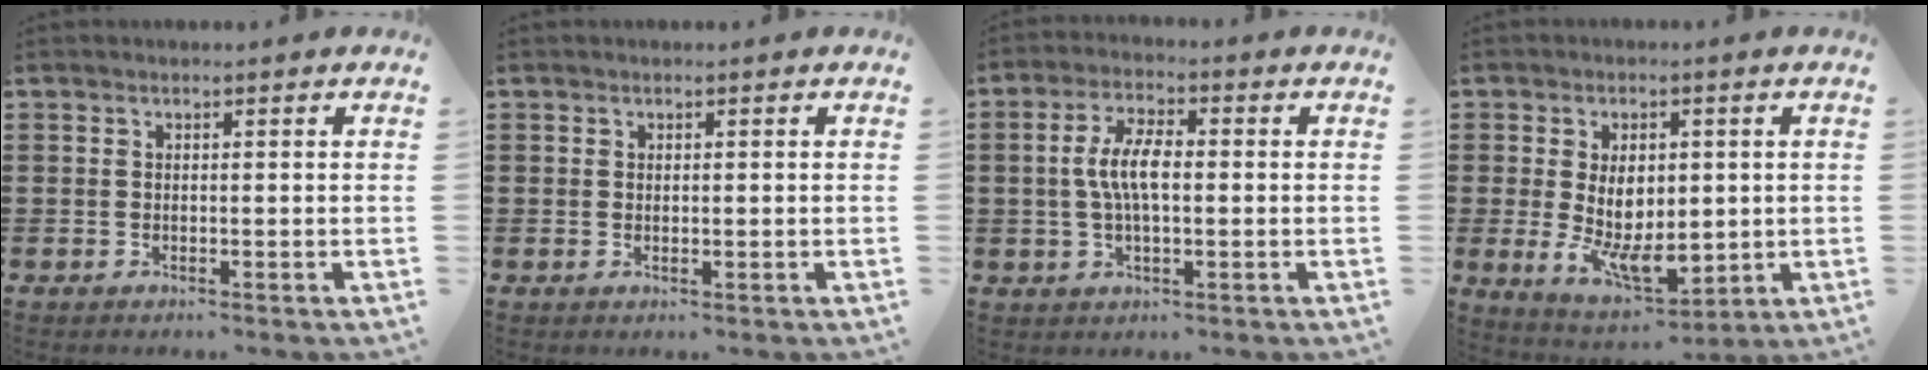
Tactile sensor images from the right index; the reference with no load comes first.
{"total": 0.0}
{"total": 6.7, "force": [-0.1, 2.6, 6.2], "torque": [-0.134, 0.001, -0.009]}
{"total": 8.2, "force": [-0.2, 5.1, 6.4], "torque": [-0.125, 0.002, -0.007]}